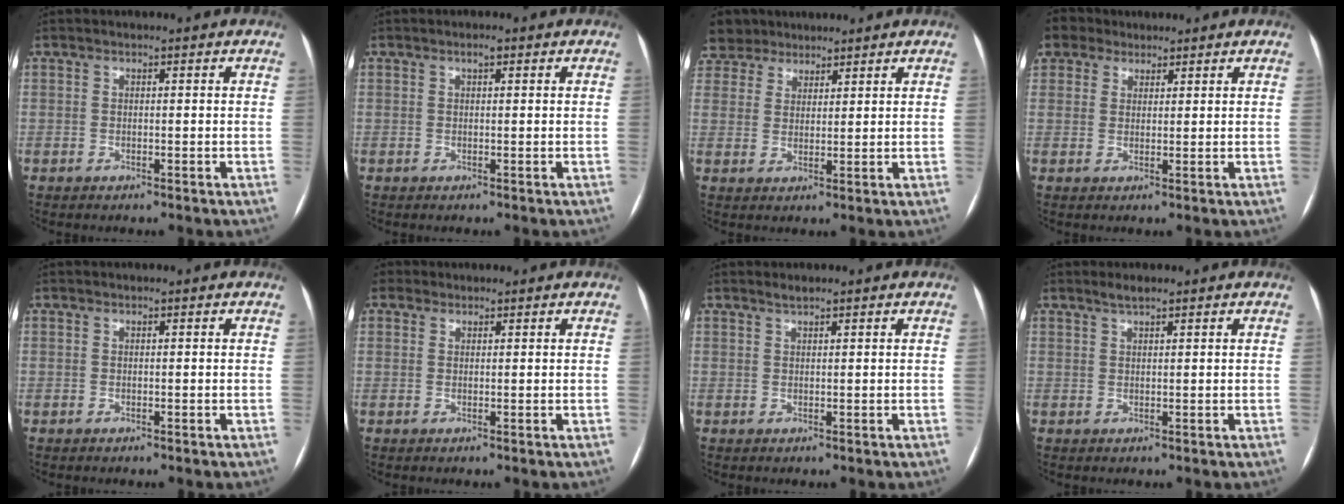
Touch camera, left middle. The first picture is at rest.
{"total": 0.9, "force": [0.5, 0.3, 0.7], "torque": [-0.012, 0.002, 0.007]}
{"total": 7.8, "force": [6.4, 4.3, 1.1], "torque": [-0.025, 0.026, 0.123]}
{"total": 4.1, "force": [3.2, 2.6, 0.2], "torque": [-0.006, 0.023, 0.057]}
{"total": 0.0}
{"total": 1.7, "force": [0.9, 1.4, 0.1], "torque": [0.003, 0.008, 0.011]}
{"total": 0.9, "force": [0.8, 0.1, 0.4], "torque": [-0.010, 0.005, 0.019]}
{"total": 1.6, "force": [1.3, 0.2, 0.9], "torque": [-0.022, 0.006, 0.027]}